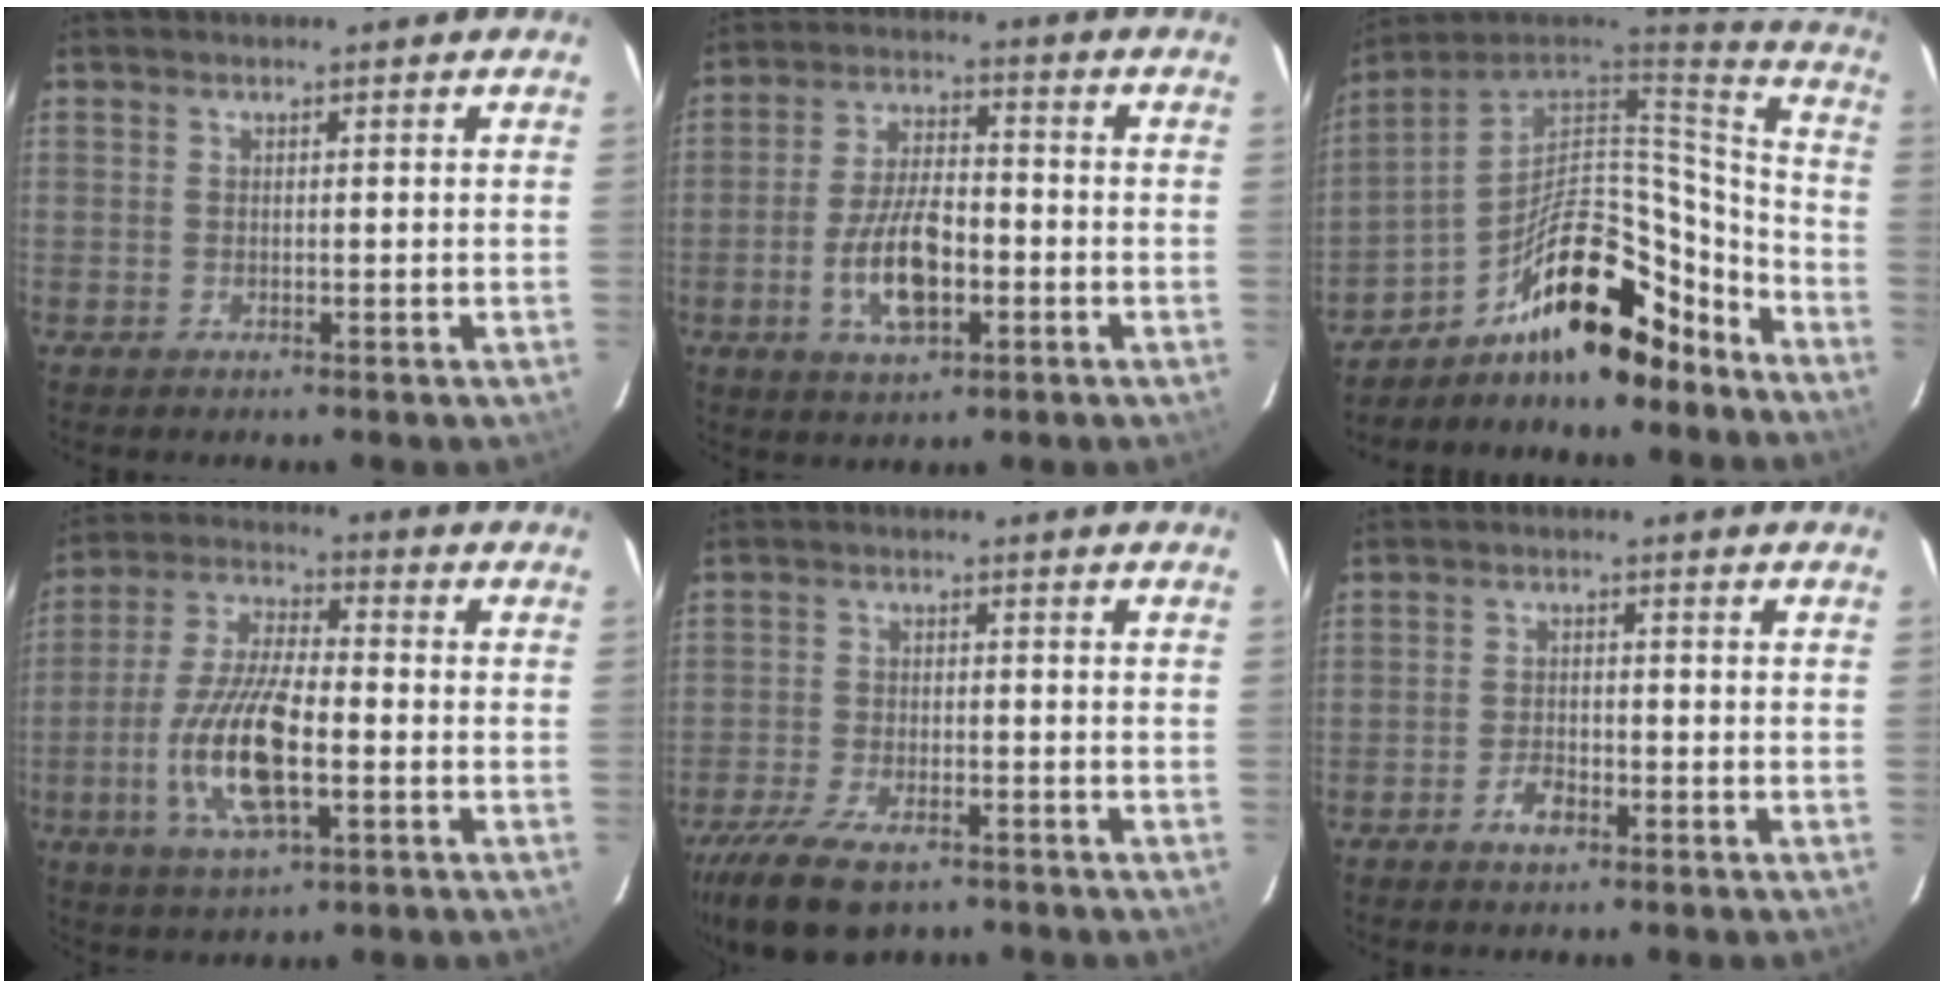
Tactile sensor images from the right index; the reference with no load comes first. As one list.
[{"total": 10.6, "force": [-3.4, 4.8, 8.9], "torque": [-0.178, 0.002, -0.056]}, {"total": 20.9, "force": [-12.8, 9.5, 13.4], "torque": [-0.221, 0.046, -0.192]}, {"total": 14.8, "force": [-4.1, 5.1, 13.2], "torque": [-0.280, -0.008, -0.077]}, {"total": 13.1, "force": [-9.1, 5.6, 7.6], "torque": [-0.182, -0.031, -0.163]}, {"total": 3.3, "force": [-2.2, 1.6, 1.9], "torque": [-0.041, 0.003, -0.040]}]